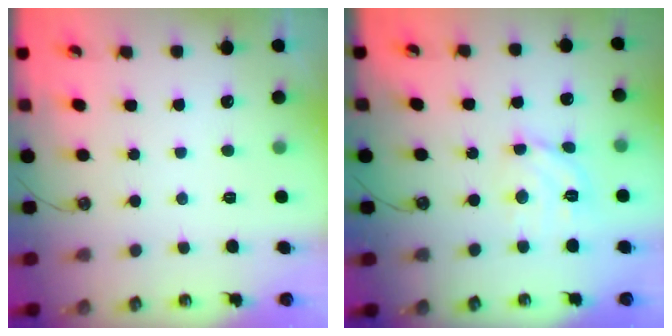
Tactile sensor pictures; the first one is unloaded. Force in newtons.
{"total": 10.9, "press": 10.8, "slide": 1.4}